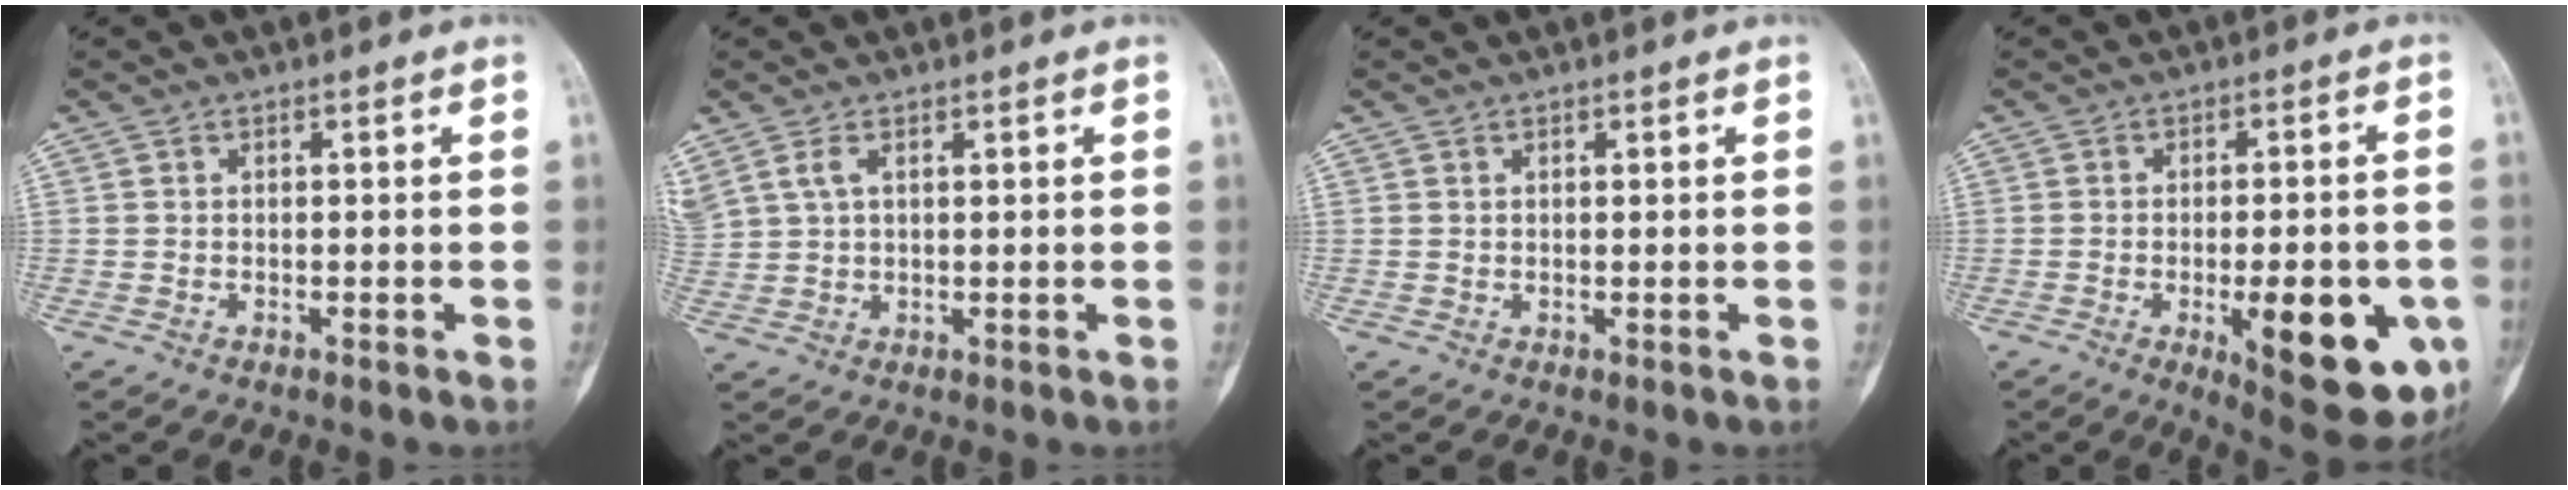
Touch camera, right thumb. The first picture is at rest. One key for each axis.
{"total": 4.1, "fx": 2.0, "fy": 2.1, "fz": 2.8, "tx": -0.067, "ty": 0.012, "tz": 0.047}
{"total": 0.0}
{"total": 17.1, "fx": -5.3, "fy": 6.1, "fz": 15.0, "tx": -0.157, "ty": 0.008, "tz": -0.054}